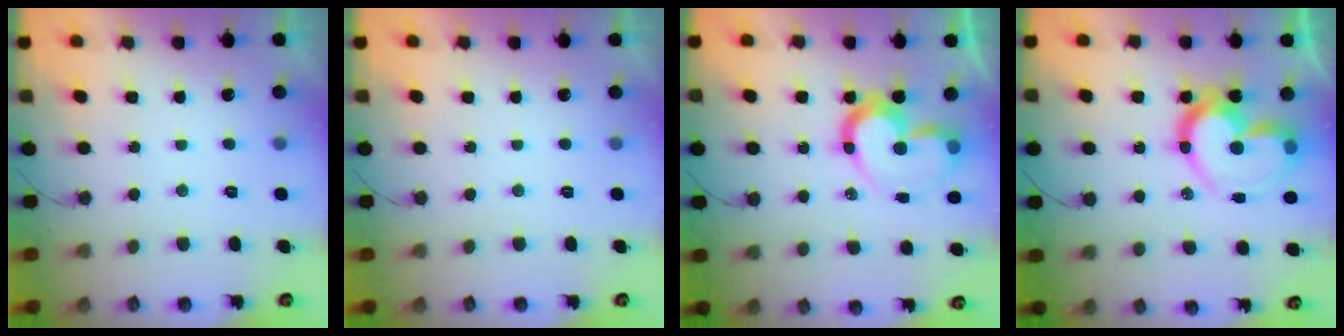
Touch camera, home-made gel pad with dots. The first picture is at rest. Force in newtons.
{"total": 1.7, "press": 1.7, "slide": 0.1}
{"total": 12.7, "press": 12.6, "slide": 1.5}
{"total": 18.9, "press": 18.8, "slide": 1.9}